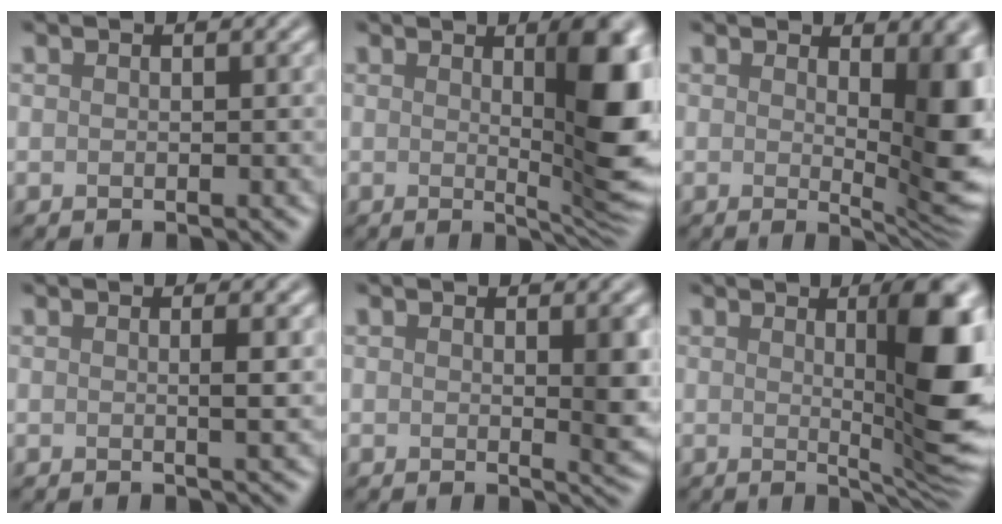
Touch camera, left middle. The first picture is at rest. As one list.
[{"total": 7.7, "force": [1.2, 1.6, 7.4], "torque": [-0.084, -0.007, 0.022]}, {"total": 7.5, "force": [1.0, 2.3, 7.0], "torque": [-0.076, -0.008, 0.019]}, {"total": 1.8, "force": [0.2, 0.4, 1.7], "torque": [-0.022, 0.002, -0.003]}, {"total": 2.7, "force": [0.4, 0.5, 2.6], "torque": [-0.030, -0.006, 0.006]}, {"total": 8.6, "force": [1.0, 1.5, 8.4], "torque": [-0.102, -0.005, 0.020]}]